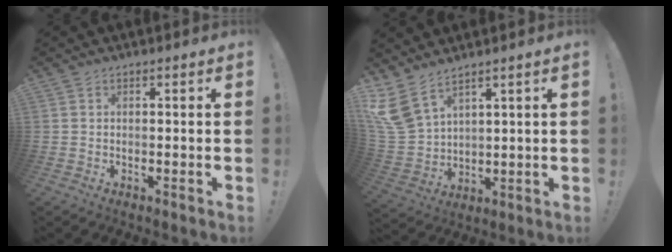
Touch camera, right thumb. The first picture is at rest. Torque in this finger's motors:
{"motor_torque": [-0.01, 2.04, 0.68, 0.39, 0.04]}